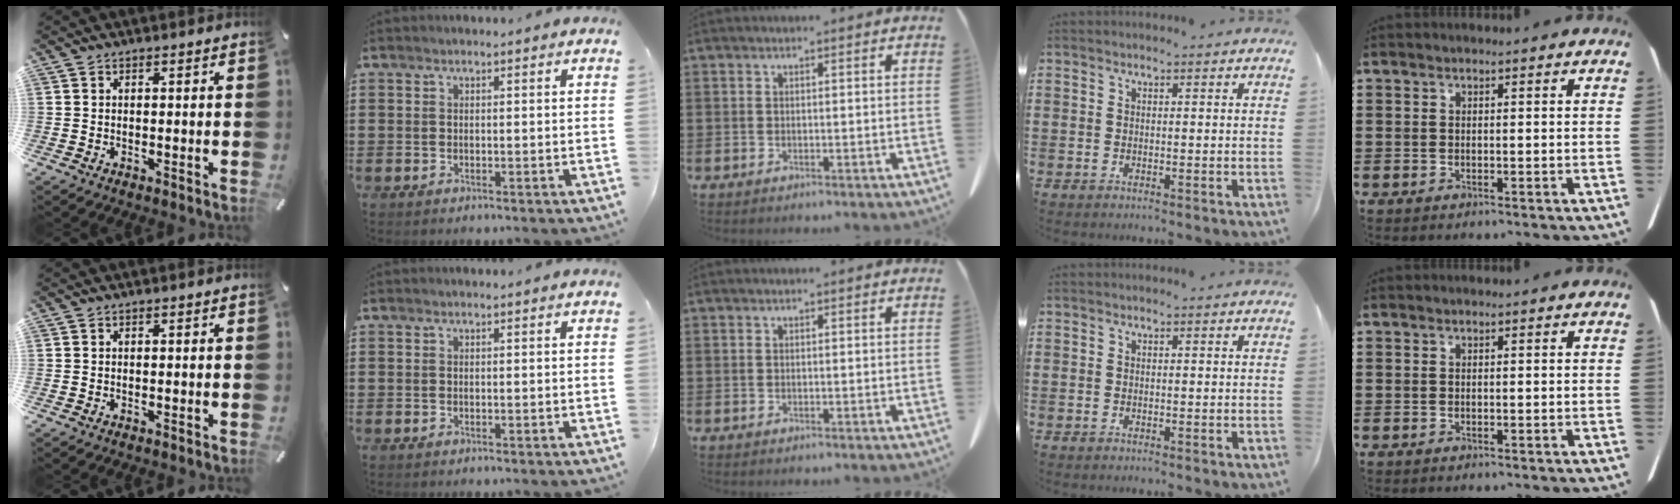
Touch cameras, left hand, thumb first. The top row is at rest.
{}